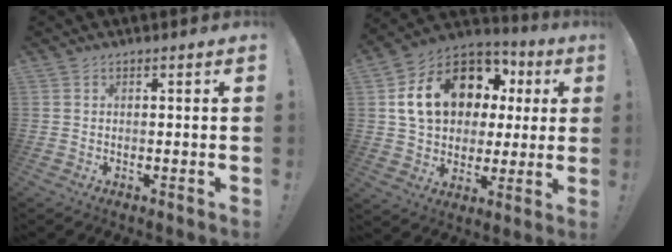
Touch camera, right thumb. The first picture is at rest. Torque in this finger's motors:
{"motor_torque": [1.43, 1.64, 1.90, -0.13, 0.15]}